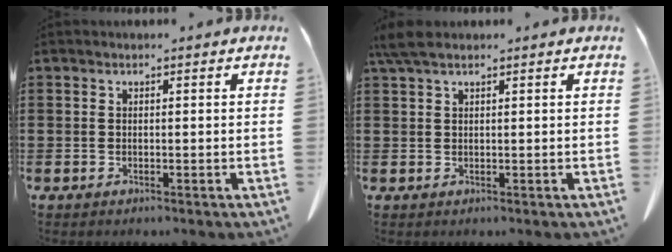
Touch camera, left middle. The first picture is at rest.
{"total": 3.0, "force": [2.0, 0.7, 2.1], "torque": [-0.047, 0.003, 0.037]}